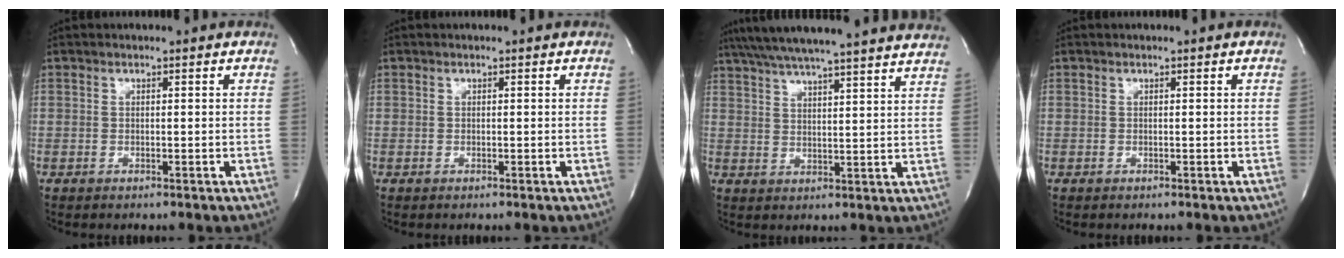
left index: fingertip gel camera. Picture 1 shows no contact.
{"total": 0.0}
{"total": 26.7, "force": [23.8, 1.4, 11.9], "torque": [-0.206, 0.007, 0.315]}
{"total": 0.0}